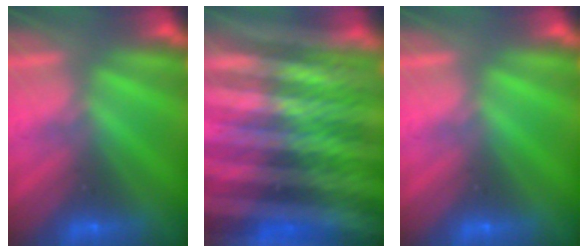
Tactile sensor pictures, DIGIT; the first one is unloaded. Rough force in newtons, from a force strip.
{"total": 7.0}
{"total": 0.0}